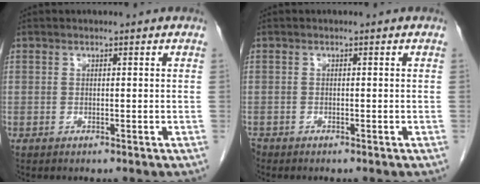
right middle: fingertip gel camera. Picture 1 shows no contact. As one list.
[{"total": 1.0, "force": [-0.9, 0.5, 0.1], "torque": [-0.007, -0.003, -0.015]}]